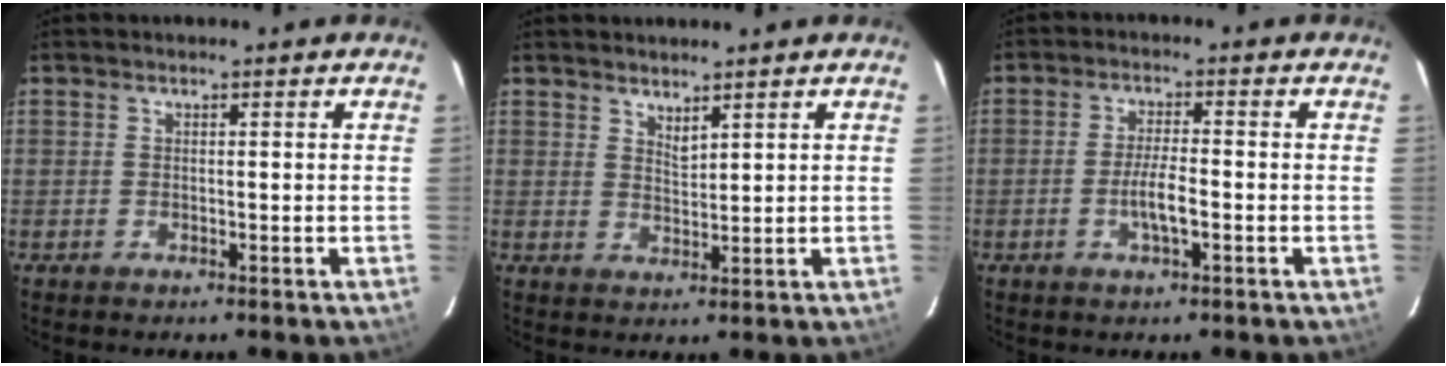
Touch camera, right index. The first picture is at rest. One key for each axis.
{"total": 2.4, "fx": 2.1, "fy": 0.4, "fz": 1.0, "tx": -0.016, "ty": -0.001, "tz": 0.038}
{"total": 4.6, "fx": -1.6, "fy": 0.7, "fz": 4.2, "tx": -0.081, "ty": -0.004, "tz": -0.029}